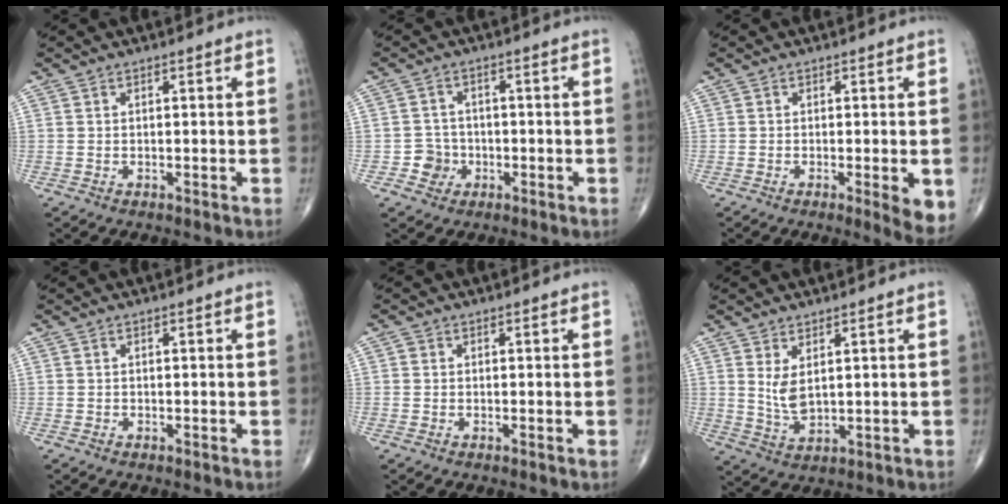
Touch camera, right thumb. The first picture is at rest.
{"total": 3.9, "force": [-1.4, 3.6, 0.5], "torque": [0.018, 0.013, -0.027]}
{"total": 5.7, "force": [-1.5, 1.1, 5.3], "torque": [-0.072, -0.014, -0.022]}
{"total": 0.0}
{"total": 0.7, "force": [-0.1, 0.6, 0.2], "torque": [0.002, 0.003, -0.004]}
{"total": 4.6, "force": [1.5, 2.1, 3.8], "torque": [-0.070, -0.018, 0.040]}